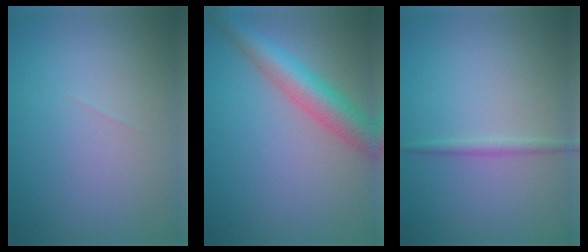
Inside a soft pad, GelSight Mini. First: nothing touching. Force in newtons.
{"total": 5.4, "press": 5.4, "slide": 0.3}
{"total": 1.1, "press": 1.1, "slide": 0.0}